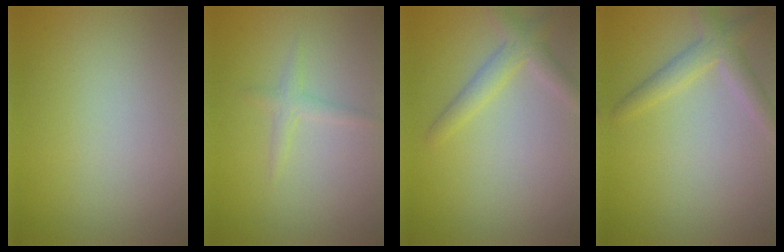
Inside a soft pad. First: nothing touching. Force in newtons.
{"total": 1.2, "press": 1.2, "slide": 0.1}
{"total": 2.5, "press": 2.5, "slide": 0.1}
{"total": 2.7, "press": 2.7, "slide": 0.3}